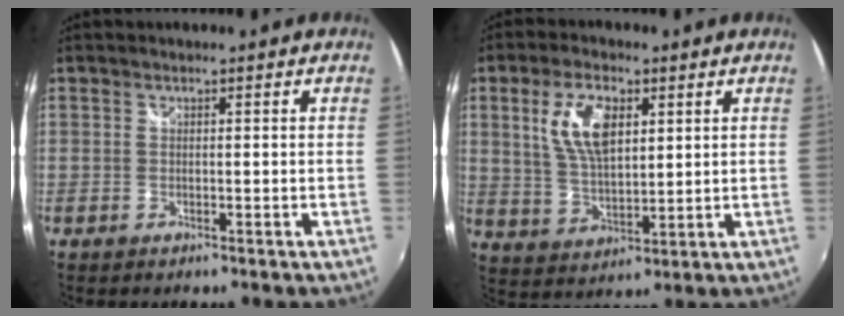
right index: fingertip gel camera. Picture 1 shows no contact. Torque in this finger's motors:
{"motor_torque": [0.63, 0.34, 0.61, 0.10]}